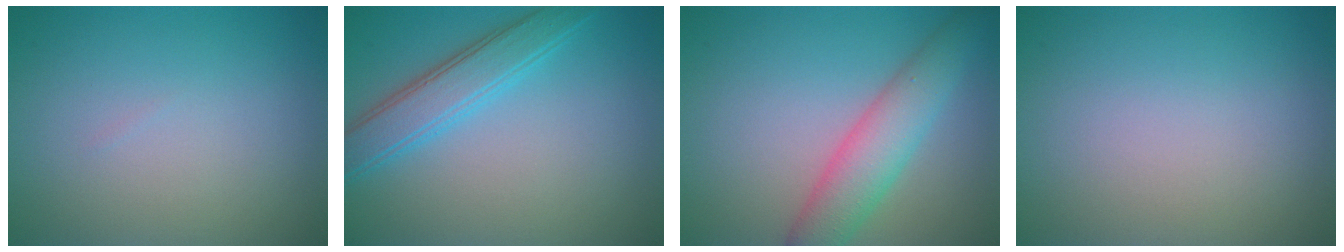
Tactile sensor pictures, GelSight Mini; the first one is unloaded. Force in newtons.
{"total": 4.0, "press": 4.0, "slide": 0.0}
{"total": 4.8, "press": 4.8, "slide": 0.2}
{"total": 0.0}